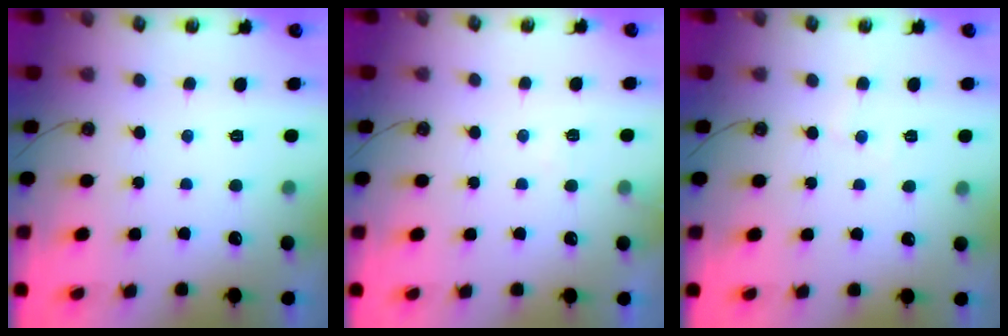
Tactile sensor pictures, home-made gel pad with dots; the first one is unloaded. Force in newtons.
{"total": 3.8, "press": 3.7, "slide": 0.5}
{"total": 4.0, "press": 3.9, "slide": 0.6}